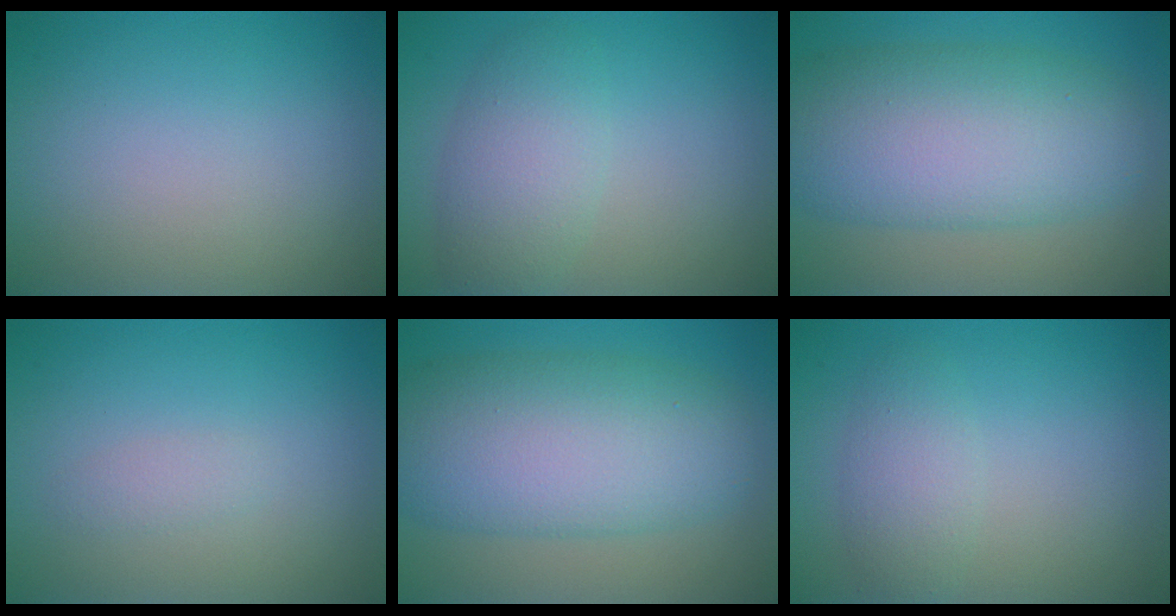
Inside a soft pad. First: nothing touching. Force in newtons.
{"total": 4.0, "press": 4.0, "slide": 0.2}
{"total": 10.1, "press": 10.1, "slide": 0.3}
{"total": 0.9, "press": 0.9, "slide": 0.0}
{"total": 10.1, "press": 10.1, "slide": 0.3}
{"total": 2.5, "press": 2.5, "slide": 0.2}